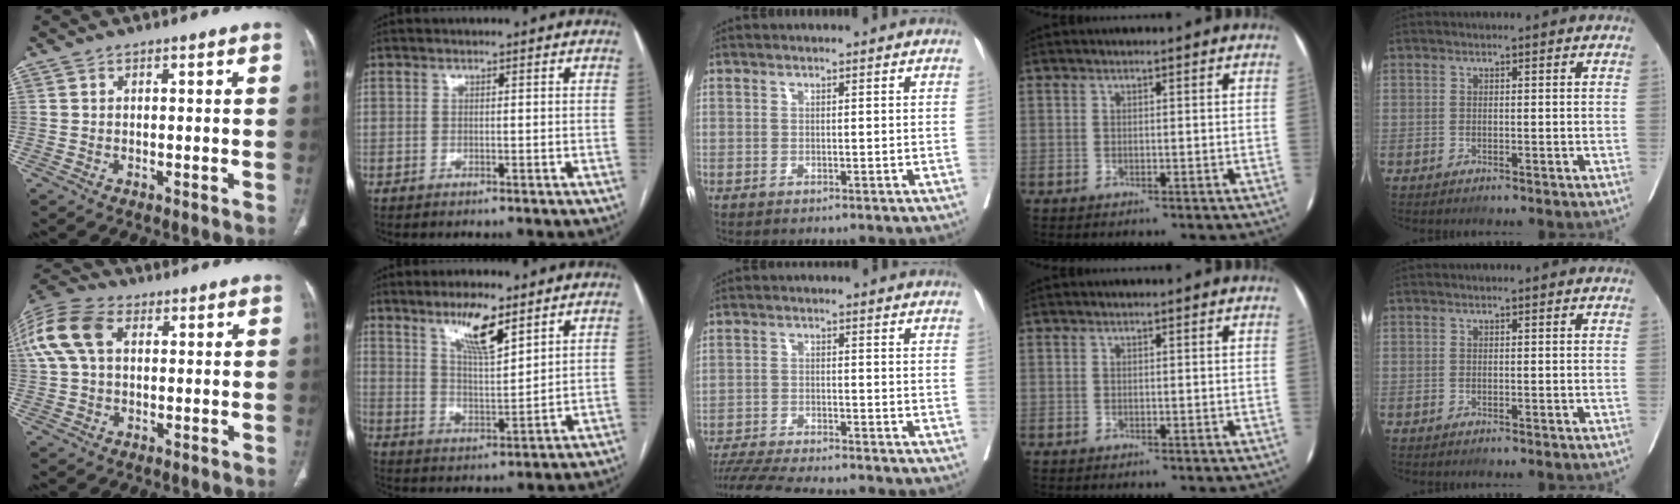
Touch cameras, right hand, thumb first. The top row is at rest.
{"thumb": {"total": 15.8, "force": [4.7, 10.5, 10.9], "torque": [-0.264, 0.038, 0.085]}, "index": {"total": 8.6, "force": [5.8, 1.6, 6.2], "torque": [-0.115, -0.006, 0.107]}, "middle": {"total": 13.7, "force": [-12.5, 1.3, 5.5], "torque": [-0.090, -0.018, -0.189]}}